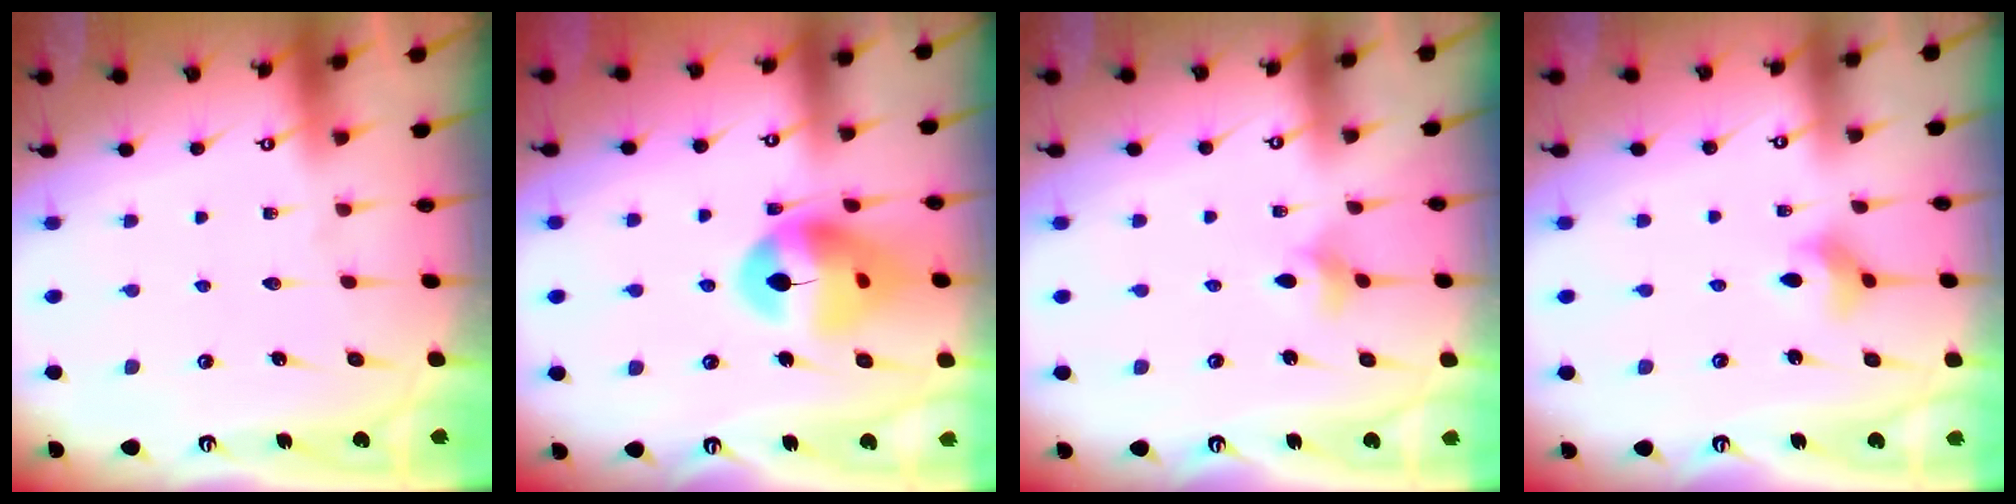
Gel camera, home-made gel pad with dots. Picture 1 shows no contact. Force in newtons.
{"total": 14.1, "press": 14.0, "slide": 1.6}
{"total": 4.0, "press": 4.0, "slide": 0.6}
{"total": 3.4, "press": 3.4, "slide": 0.6}